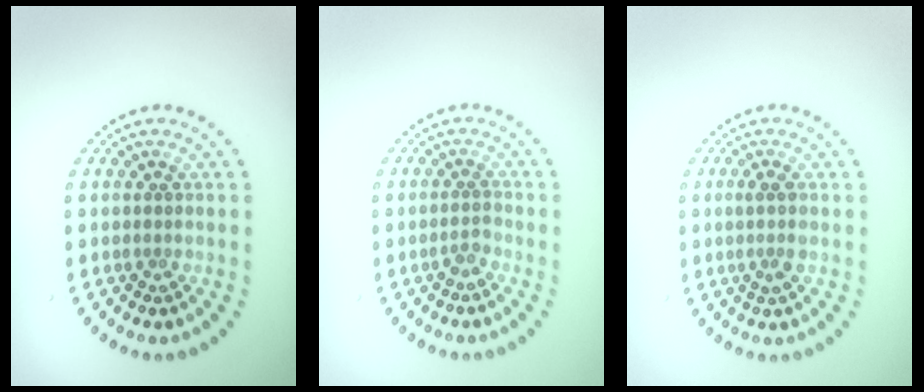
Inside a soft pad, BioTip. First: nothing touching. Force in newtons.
{"total": 1.2, "press": 0.9, "slide": 0.8}
{"total": 1.5, "press": 1.3, "slide": 0.8}